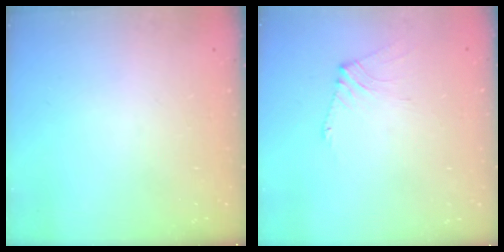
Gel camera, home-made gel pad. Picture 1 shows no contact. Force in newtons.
{"total": 2.2, "press": 2.1, "slide": 0.4}